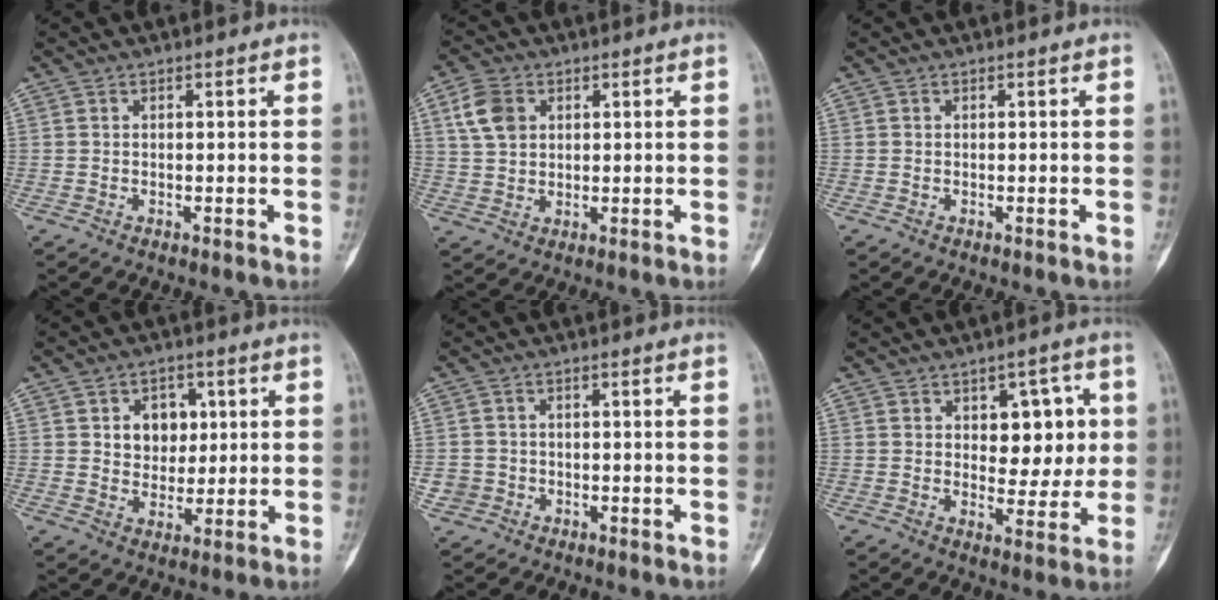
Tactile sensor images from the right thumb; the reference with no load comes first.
{"total": 6.8, "force": [2.6, 4.9, 3.9], "torque": [-0.063, 0.001, 0.049]}
{"total": 0.0}
{"total": 7.4, "force": [1.9, 5.9, 4.1], "torque": [-0.022, -0.005, 0.031]}
{"total": 3.2, "force": [-1.0, 3.0, 0.3], "torque": [0.011, 0.011, -0.020]}
{"total": 9.5, "force": [2.1, 6.0, 7.0], "torque": [-0.040, -0.011, 0.033]}